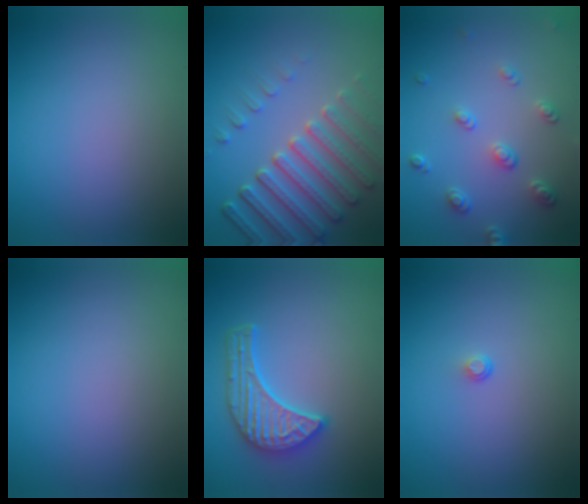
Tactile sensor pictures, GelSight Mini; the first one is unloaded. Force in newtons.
{"total": 6.4, "press": 5.2, "slide": 3.8}
{"total": 2.6, "press": 2.5, "slide": 0.8}
{"total": 0.0}
{"total": 5.0, "press": 4.3, "slide": 2.6}
{"total": 0.5, "press": 0.3, "slide": 0.5}